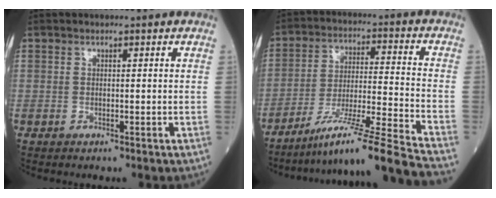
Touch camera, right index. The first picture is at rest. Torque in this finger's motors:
{"motor_torque": [-0.14, -0.69, 0.14, 0.03]}